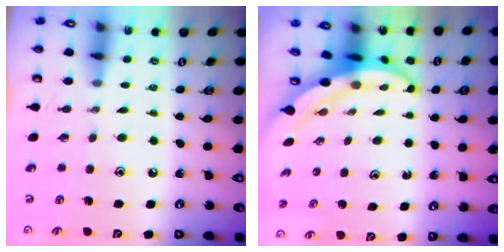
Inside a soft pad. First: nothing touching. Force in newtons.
{"total": 3.9, "press": 3.8, "slide": 0.6}